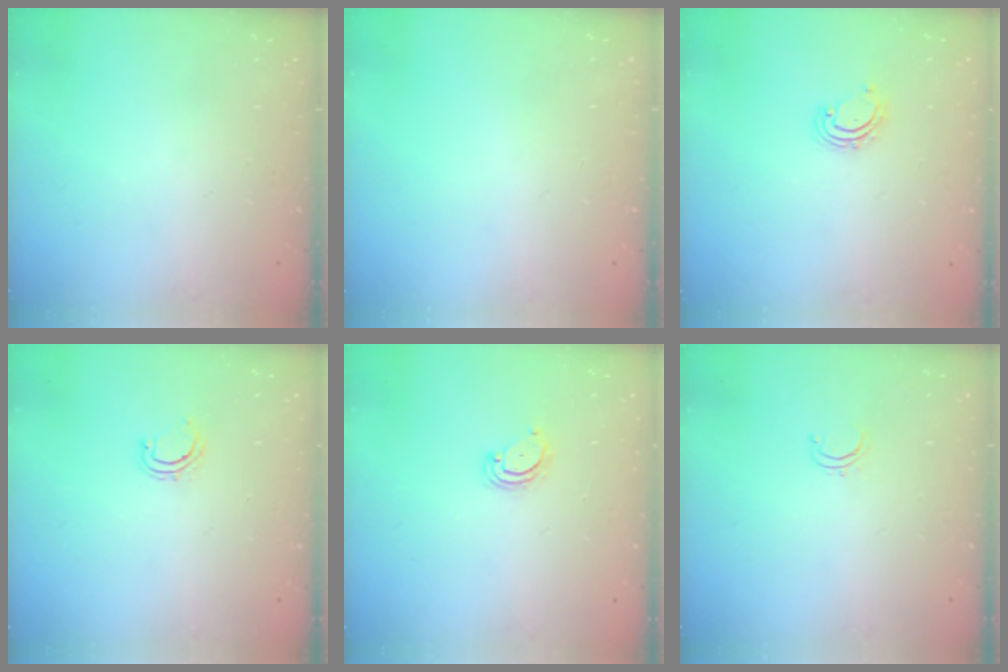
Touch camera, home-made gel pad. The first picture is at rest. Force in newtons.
{"total": 0.0}
{"total": 2.9, "press": 2.9, "slide": 0.4}
{"total": 4.2, "press": 4.0, "slide": 1.2}
{"total": 2.3, "press": 2.3, "slide": 0.2}
{"total": 2.8, "press": 2.8, "slide": 0.2}